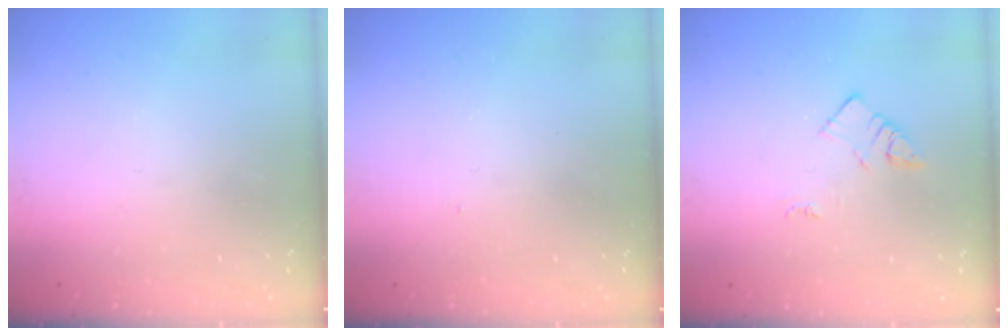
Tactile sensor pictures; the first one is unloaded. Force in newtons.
{"total": 3.2, "press": 3.2, "slide": 0.5}
{"total": 3.0, "press": 3.0, "slide": 0.4}